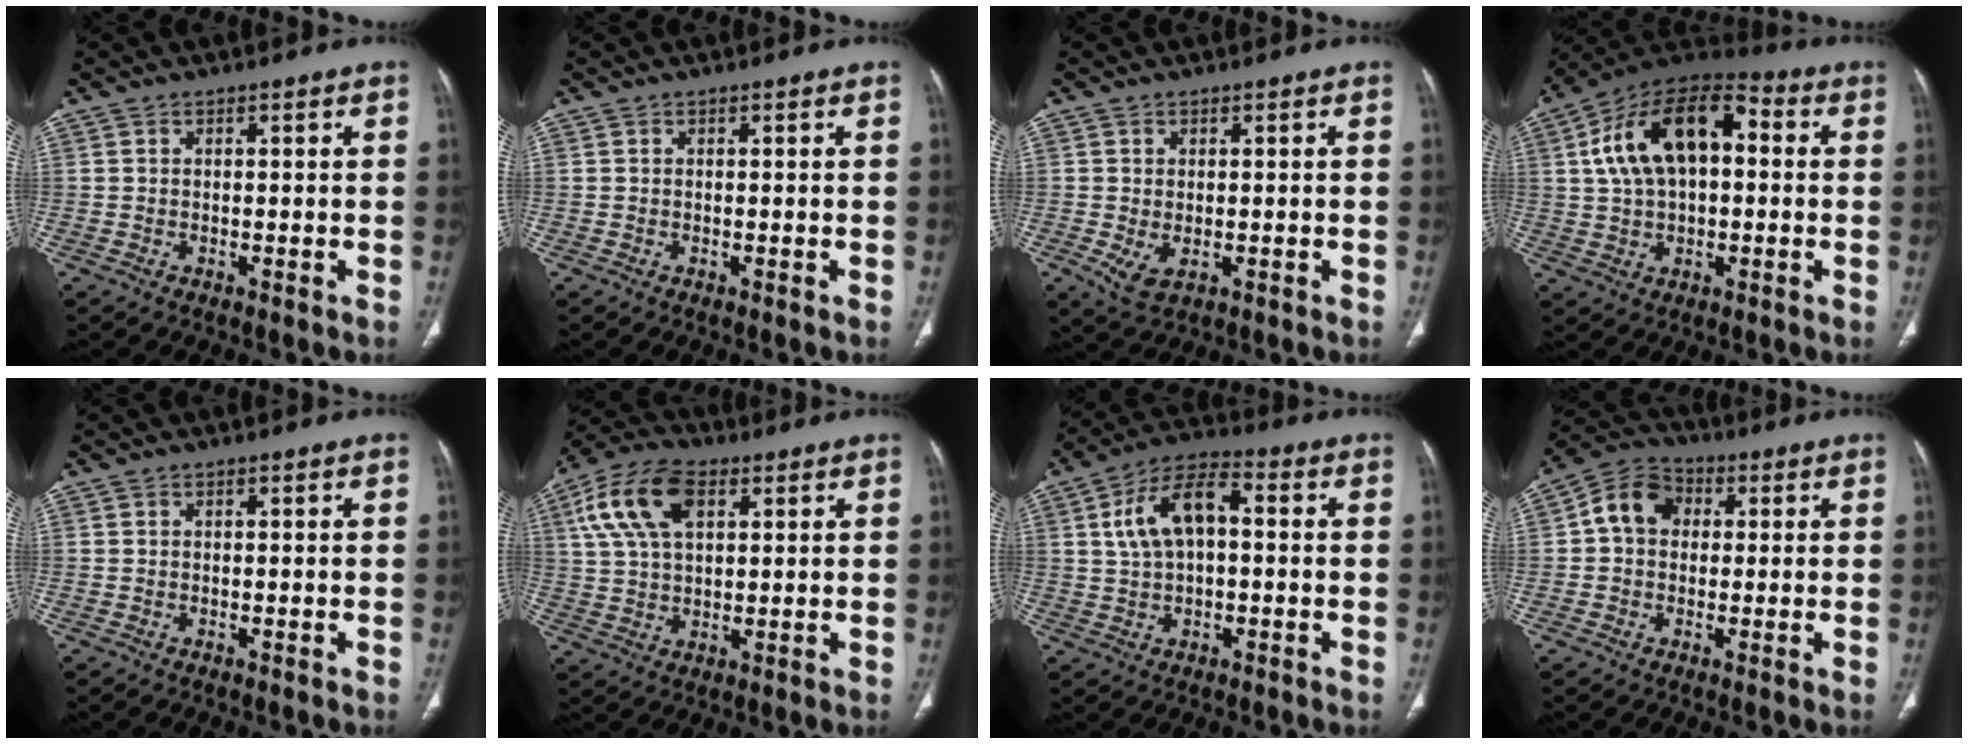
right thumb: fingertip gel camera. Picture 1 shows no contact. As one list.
[{"total": 0.0}, {"total": 3.9, "force": [-0.8, 2.4, 3.1], "torque": [-0.061, -0.008, -0.002]}, {"total": 17.9, "force": [3.0, 10.3, 14.4], "torque": [-0.236, 0.035, 0.043]}, {"total": 0.0}, {"total": 13.4, "force": [4.9, 7.5, 10.0], "torque": [-0.196, 0.011, 0.091]}, {"total": 11.1, "force": [1.6, 6.1, 9.2], "torque": [-0.169, 0.028, 0.023]}, {"total": 8.5, "force": [1.2, 6.7, 5.0], "torque": [-0.075, 0.023, 0.007]}]